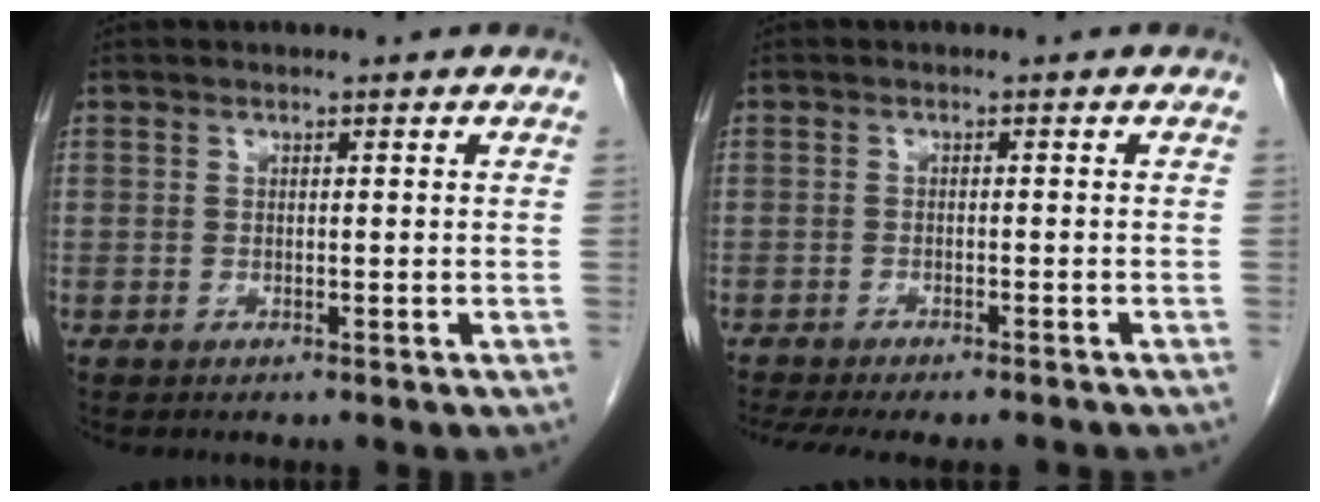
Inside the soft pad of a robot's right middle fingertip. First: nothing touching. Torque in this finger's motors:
{"motor_torque": [1.10, -1.04, 0.10, 0.05]}